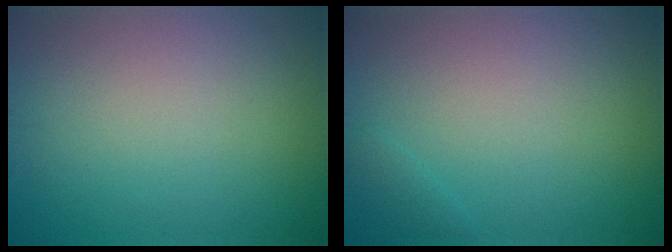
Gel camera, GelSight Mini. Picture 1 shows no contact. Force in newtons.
{"total": 0.7, "press": 0.7, "slide": 0.0}